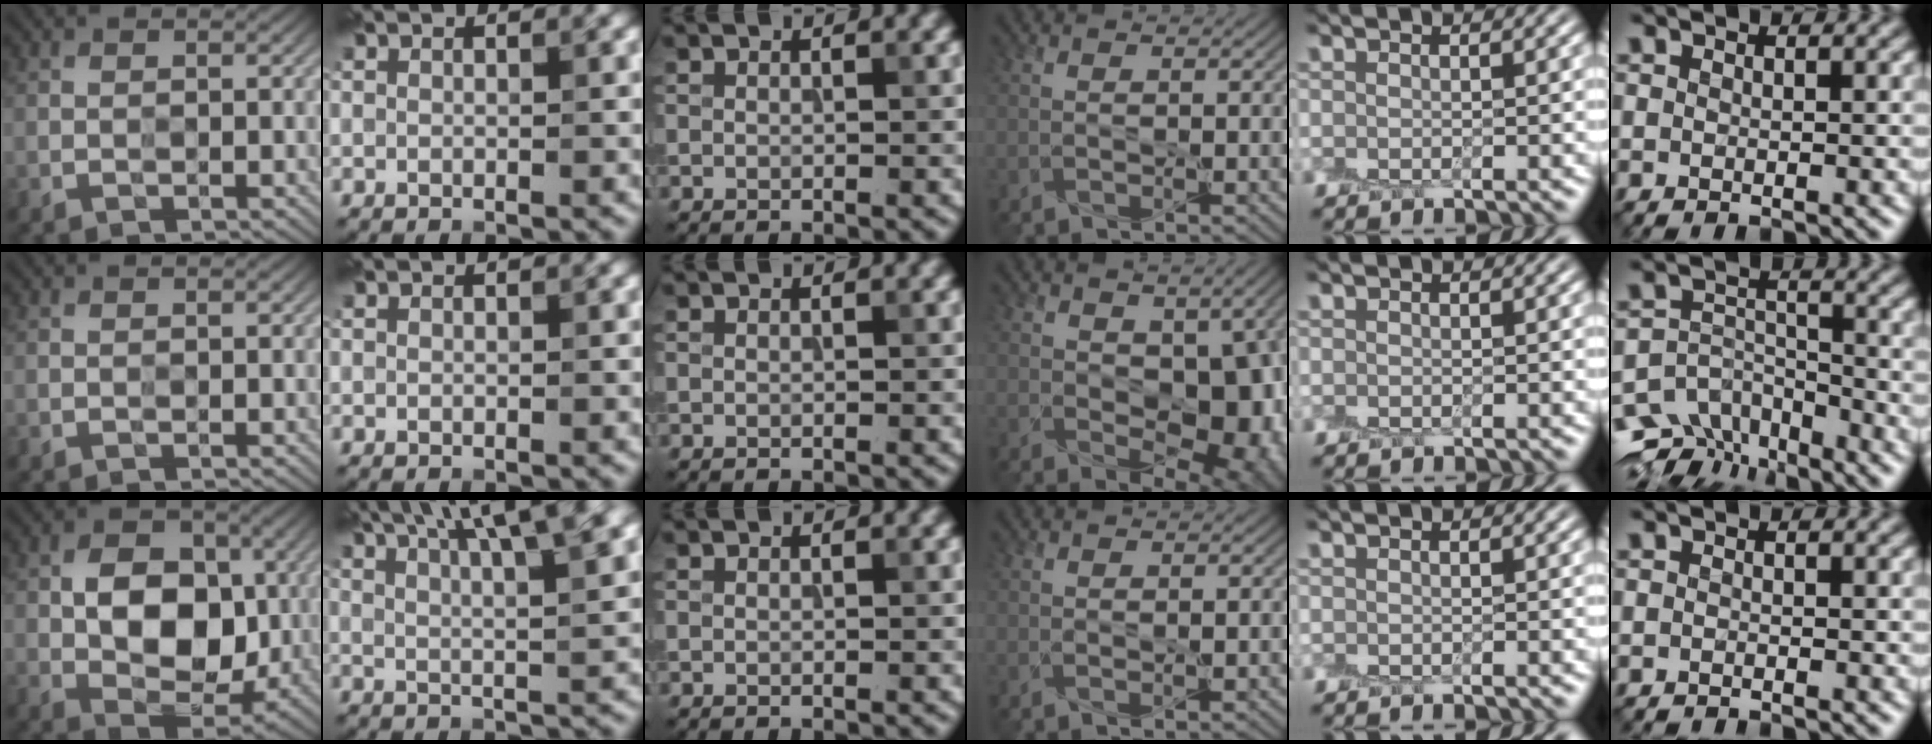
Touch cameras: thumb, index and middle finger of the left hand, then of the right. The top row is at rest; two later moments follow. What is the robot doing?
{"motion": "peel", "object": "cling film"}